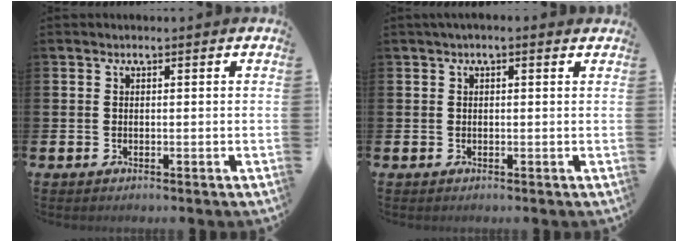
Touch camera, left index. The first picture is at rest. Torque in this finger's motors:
{"motor_torque": [0.80, -1.11, 0.42, 0.10]}